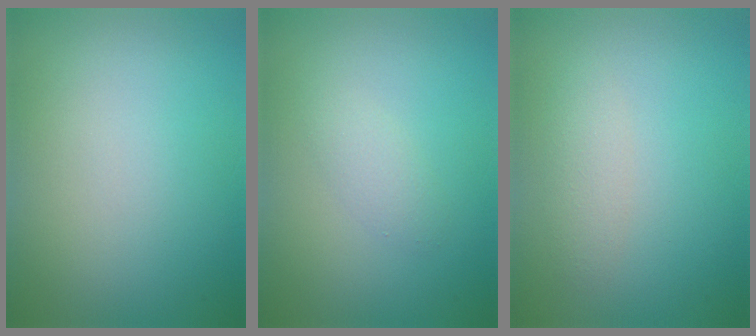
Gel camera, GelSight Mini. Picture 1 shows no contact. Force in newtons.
{"total": 1.4, "press": 1.4, "slide": 0.1}
{"total": 1.5, "press": 1.5, "slide": 0.1}